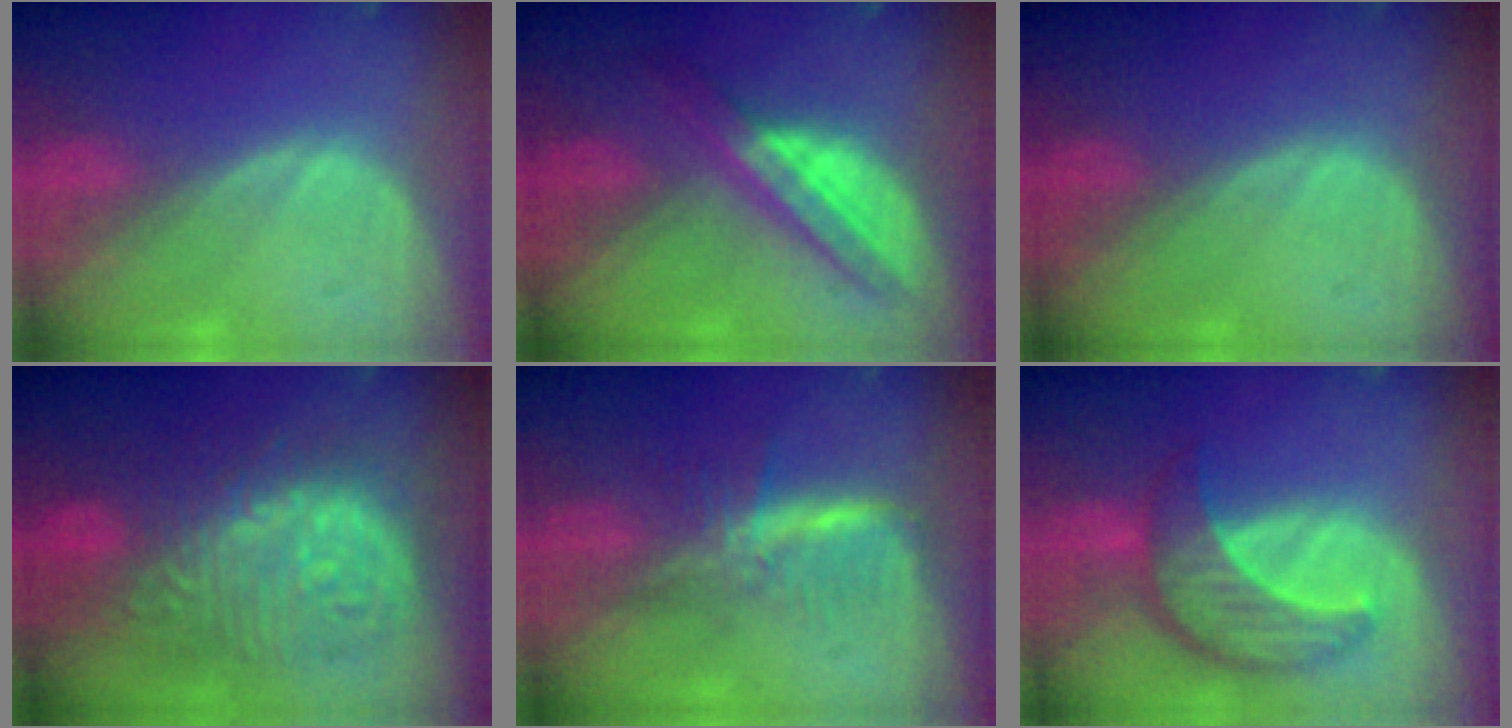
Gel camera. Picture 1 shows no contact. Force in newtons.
{"total": 6.2, "press": 6.2, "slide": 0.1}
{"total": 0.0}
{"total": 13.4, "press": 13.3, "slide": 1.2}
{"total": 6.0, "press": 5.2, "slide": 3.0}
{"total": 8.4, "press": 7.6, "slide": 3.6}